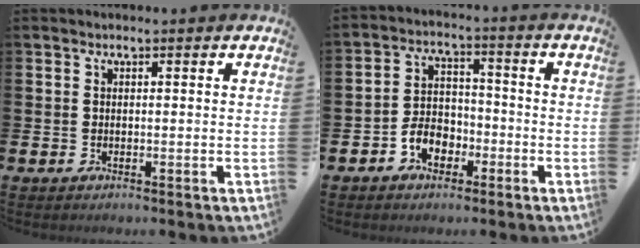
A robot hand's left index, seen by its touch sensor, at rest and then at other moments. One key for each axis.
{"total": 4.5, "fx": -2.3, "fy": 3.3, "fz": 2.0, "tx": -0.040, "ty": 0.007, "tz": -0.049}